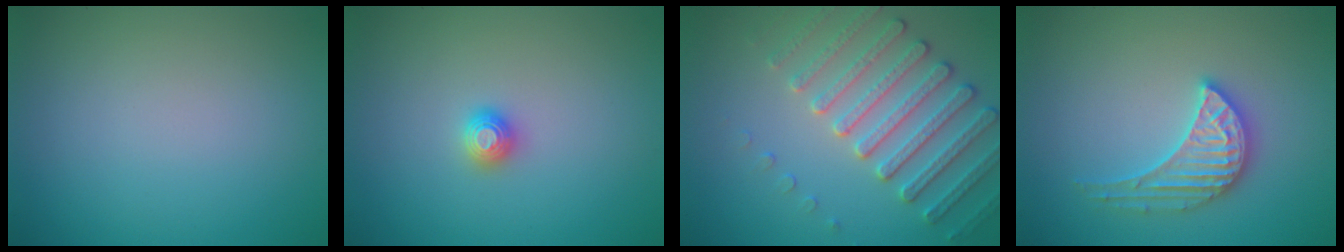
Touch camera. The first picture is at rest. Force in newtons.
{"total": 1.2, "press": 1.2, "slide": 0.1}
{"total": 4.6, "press": 4.5, "slide": 0.7}
{"total": 3.9, "press": 3.9, "slide": 0.5}